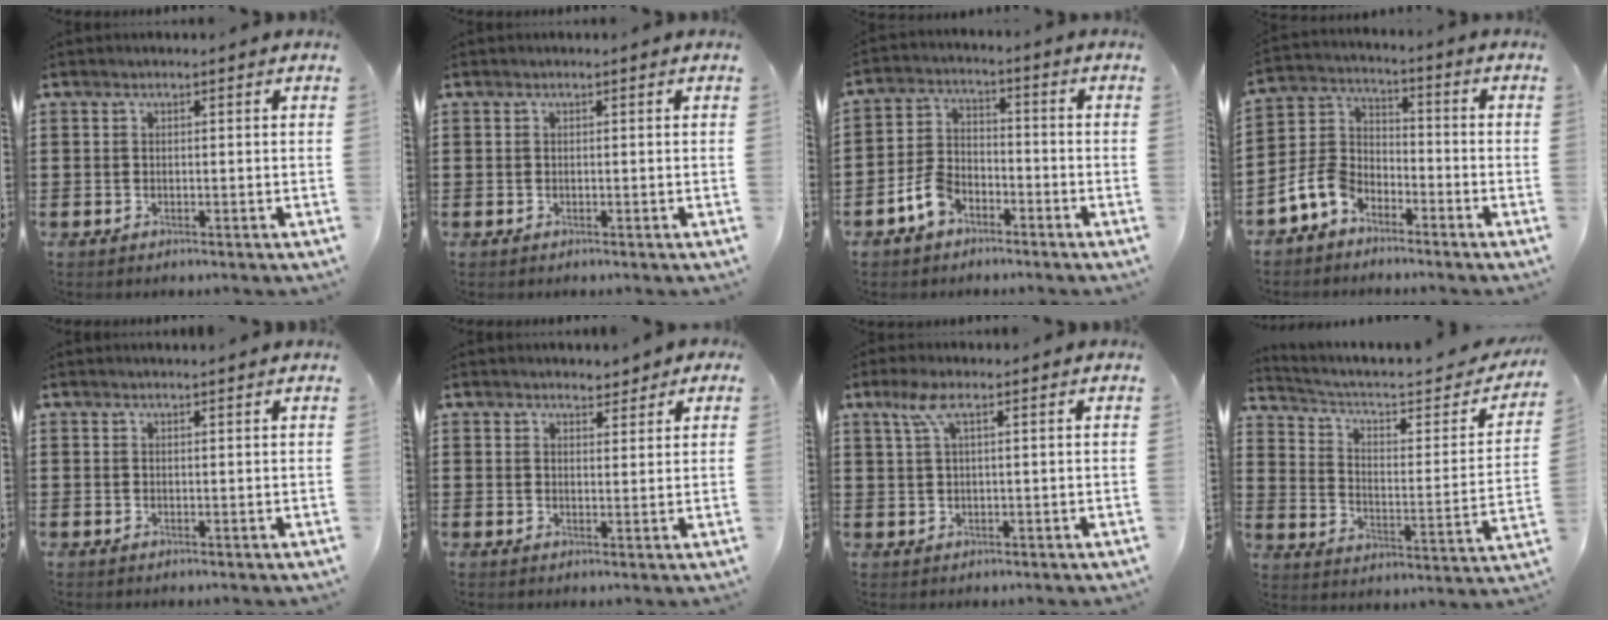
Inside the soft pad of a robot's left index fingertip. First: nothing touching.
{"total": 0.0}
{"total": 5.4, "force": [-3.4, 3.1, 2.7], "torque": [-0.067, 0.011, -0.069]}
{"total": 6.9, "force": [-4.8, 4.2, 2.8], "torque": [-0.094, 0.007, -0.103]}
{"total": 0.7, "force": [0.7, -0.1, 0.1], "torque": [-0.004, -0.002, 0.014]}
{"total": 2.8, "force": [2.5, 1.2, 0.6], "torque": [-0.012, 0.001, 0.045]}
{"total": 3.7, "force": [1.7, 0.8, 3.2], "torque": [-0.070, 0.005, 0.029]}
{"total": 4.7, "force": [3.6, 1.4, 2.6], "torque": [-0.075, -0.030, 0.054]}